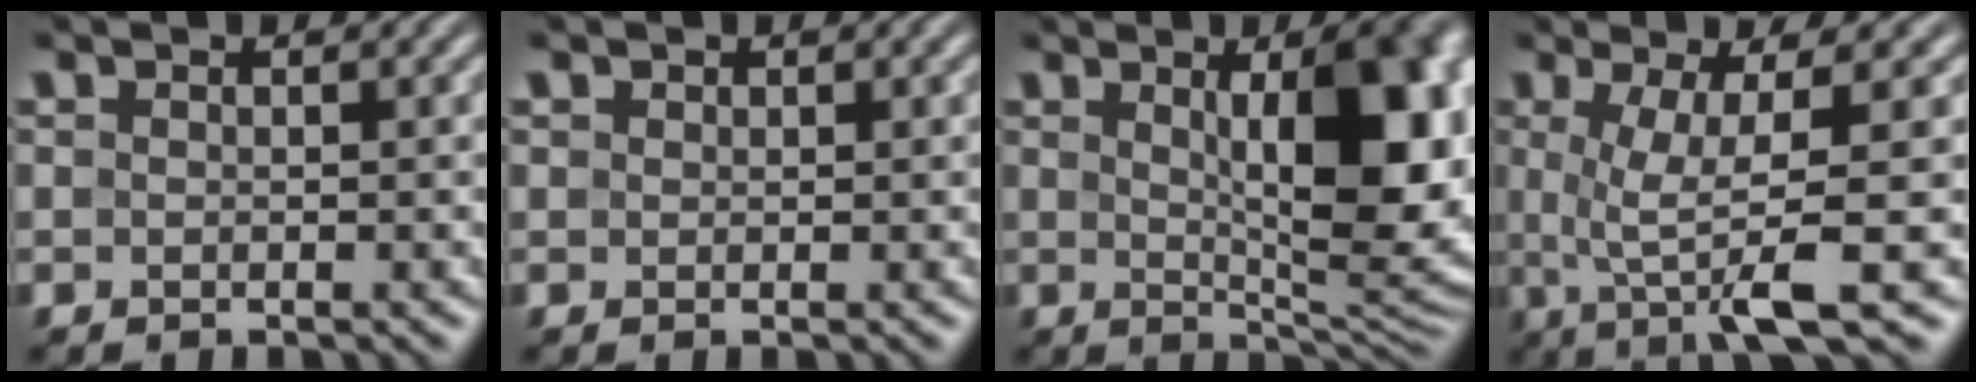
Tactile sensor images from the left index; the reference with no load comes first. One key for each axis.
{"total": 0.6, "fx": 0.4, "fy": 0.4, "fz": 0.1, "tx": 0.002, "ty": -0.001, "tz": 0.007}
{"total": 12.1, "fx": 2.1, "fy": 4.0, "fz": 11.2, "tx": -0.129, "ty": 0.003, "tz": 0.036}
{"total": 7.0, "fx": -0.2, "fy": 1.3, "fz": 6.8, "tx": -0.117, "ty": 0.001, "tz": -0.001}